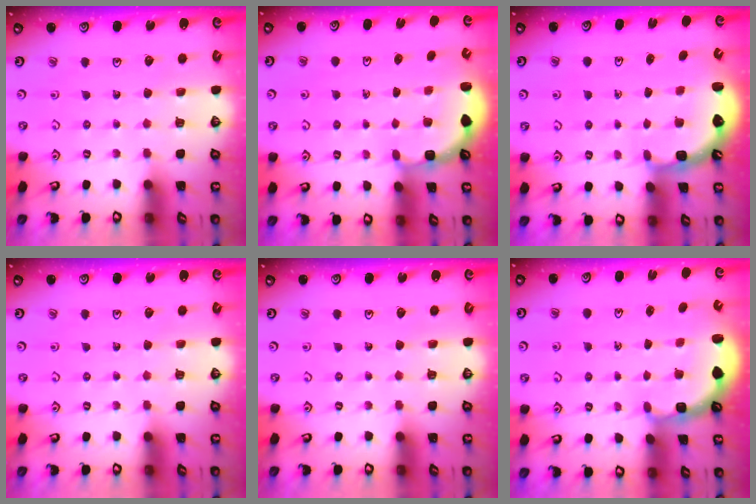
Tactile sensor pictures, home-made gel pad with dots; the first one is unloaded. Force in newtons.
{"total": 2.9, "press": 2.4, "slide": 1.8}
{"total": 2.6, "press": 2.3, "slide": 1.3}
{"total": 0.0}
{"total": 0.0}
{"total": 2.9, "press": 1.9, "slide": 2.2}